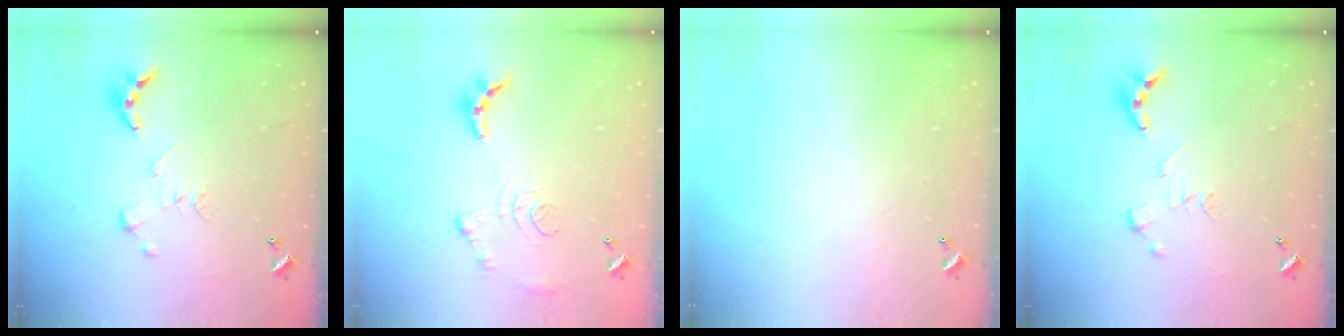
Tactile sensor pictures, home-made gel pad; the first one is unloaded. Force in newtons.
{"total": 10.7, "press": 10.6, "slide": 1.0}
{"total": 0.0}
{"total": 0.0}